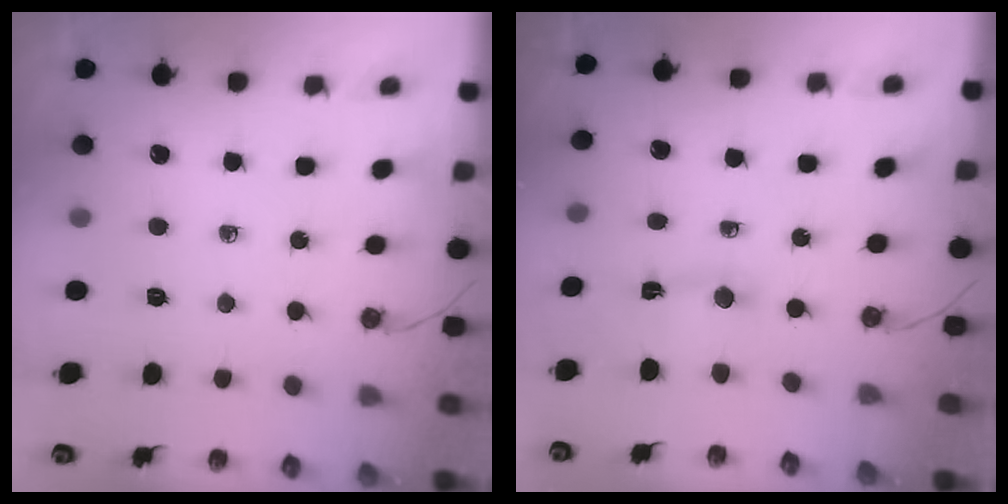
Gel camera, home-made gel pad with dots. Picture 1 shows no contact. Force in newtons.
{"total": 1.6, "press": 1.6, "slide": 0.2}